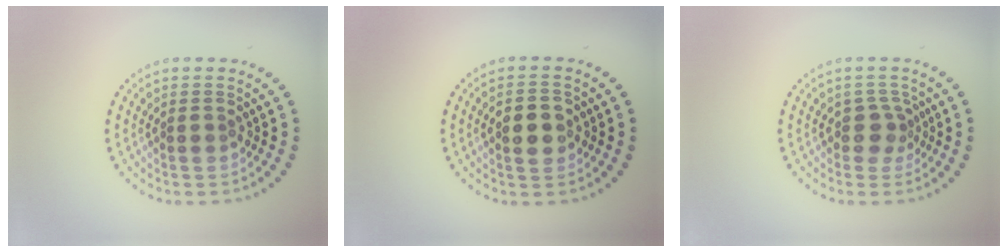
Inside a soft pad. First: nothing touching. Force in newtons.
{"total": 2.9, "press": 2.9, "slide": 0.2}
{"total": 1.8, "press": 1.4, "slide": 1.1}